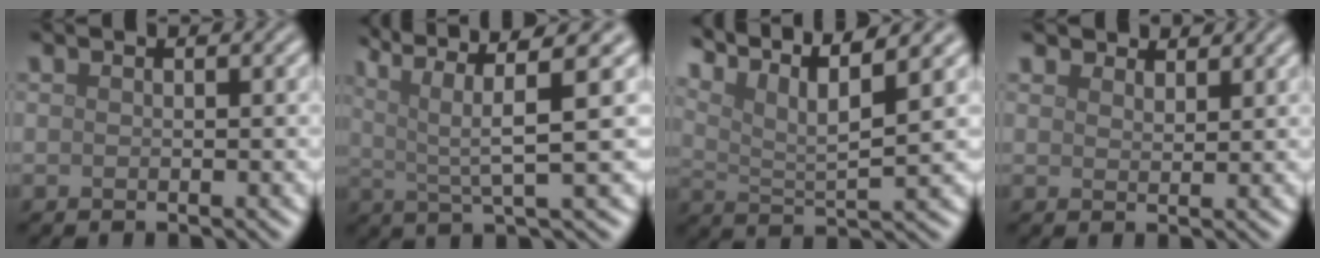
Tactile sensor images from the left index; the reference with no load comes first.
{"total": 6.9, "force": [2.8, 1.3, 6.2], "torque": [-0.106, 0.017, 0.051]}
{"total": 8.8, "force": [6.4, 1.7, 5.7], "torque": [-0.102, 0.019, 0.090]}
{"total": 2.4, "force": [2.2, 0.7, 0.4], "torque": [-0.011, 0.000, 0.036]}